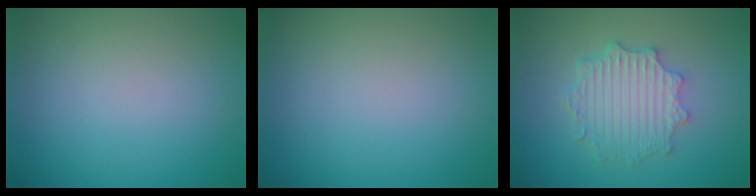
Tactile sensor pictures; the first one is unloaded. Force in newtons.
{"total": 0.0}
{"total": 4.5, "press": 3.6, "slide": 2.8}